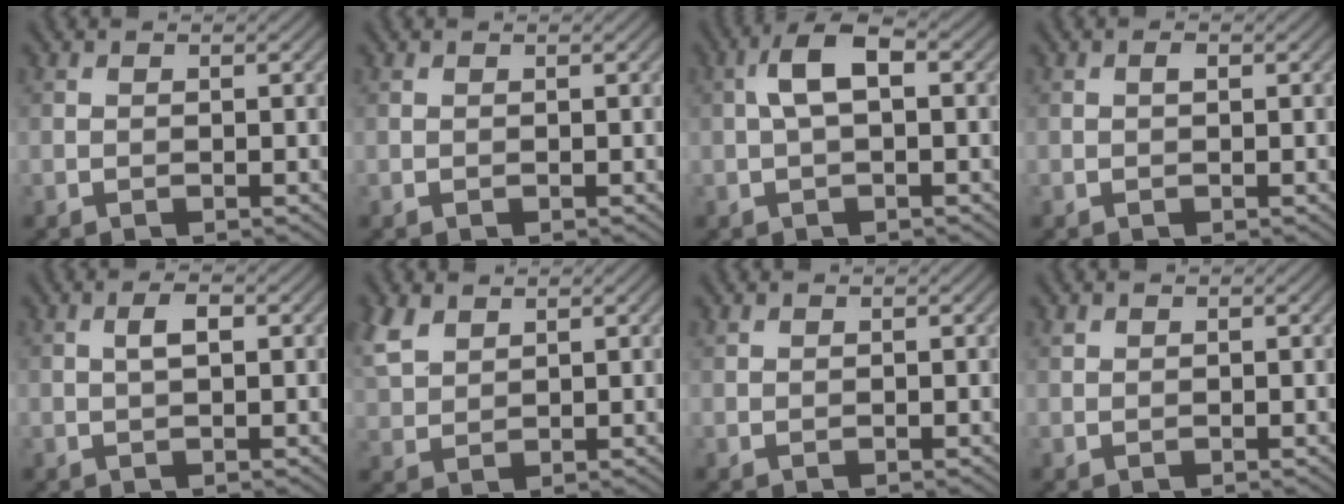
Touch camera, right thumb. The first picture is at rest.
{"total": 0.0}
{"total": 4.6, "force": [0.5, 1.8, 4.2], "torque": [-0.088, 0.018, 0.004]}
{"total": 0.7, "force": [0.2, 0.3, 0.5], "torque": [-0.009, 0.002, 0.002]}
{"total": 2.0, "force": [0.5, 0.6, 1.8], "torque": [-0.037, 0.005, 0.007]}
{"total": 5.5, "force": [3.3, 3.0, 3.2], "torque": [-0.094, 0.011, 0.073]}
{"total": 0.6, "force": [0.5, 0.2, 0.2], "torque": [-0.007, 0.001, 0.012]}
{"total": 0.6, "force": [0.5, 0.3, 0.1], "torque": [-0.004, 0.001, 0.013]}